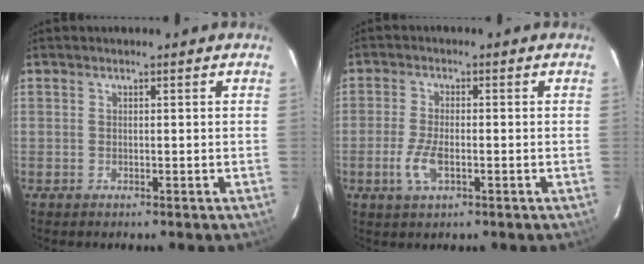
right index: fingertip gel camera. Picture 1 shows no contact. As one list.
[{"total": 5.2, "force": [-2.0, 2.0, 4.4], "torque": [-0.102, -0.005, -0.038]}]